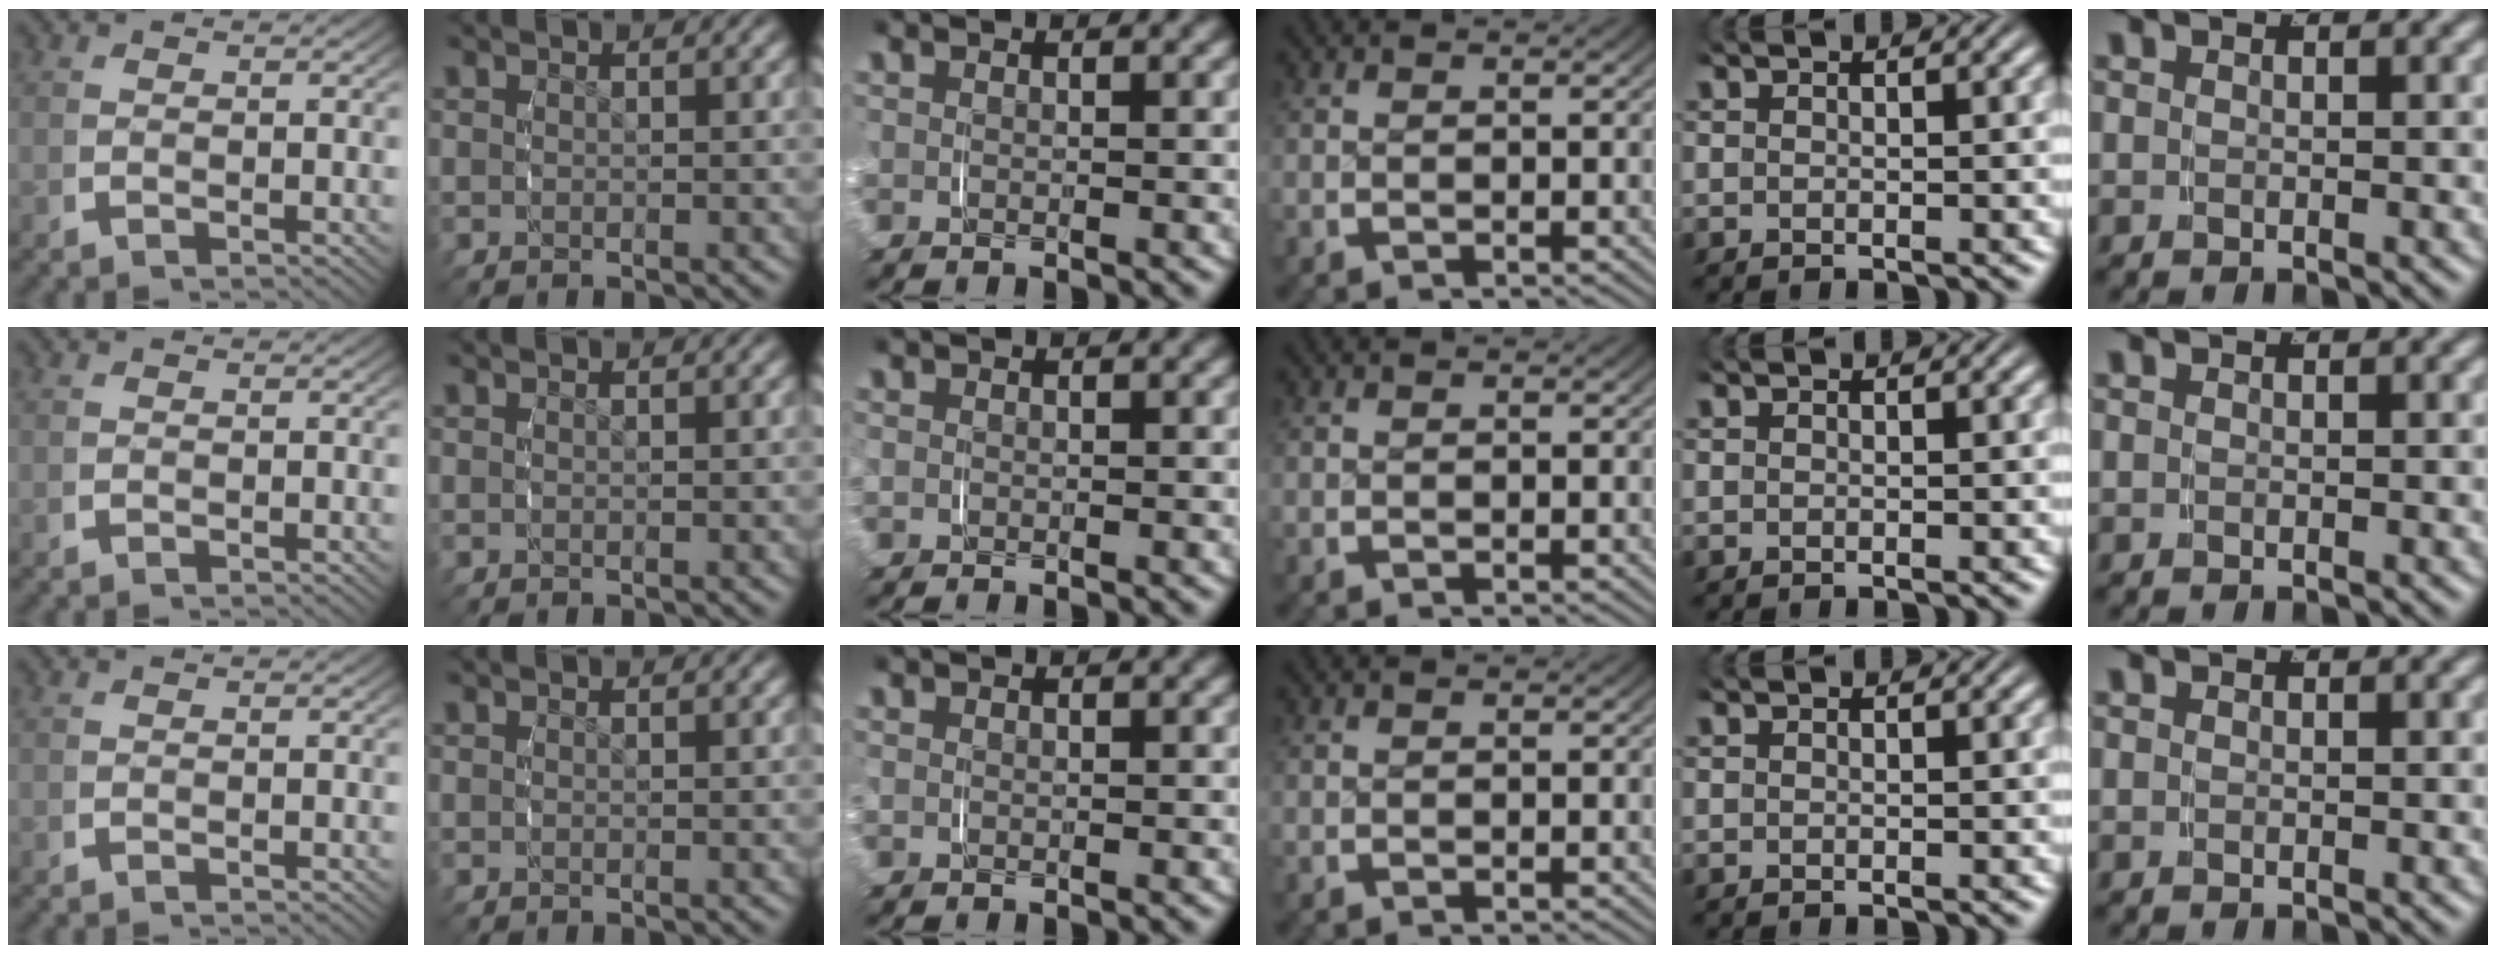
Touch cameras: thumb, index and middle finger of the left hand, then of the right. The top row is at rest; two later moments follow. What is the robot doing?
{"motion": "grasp_and_lifting", "object": "paper towel"}